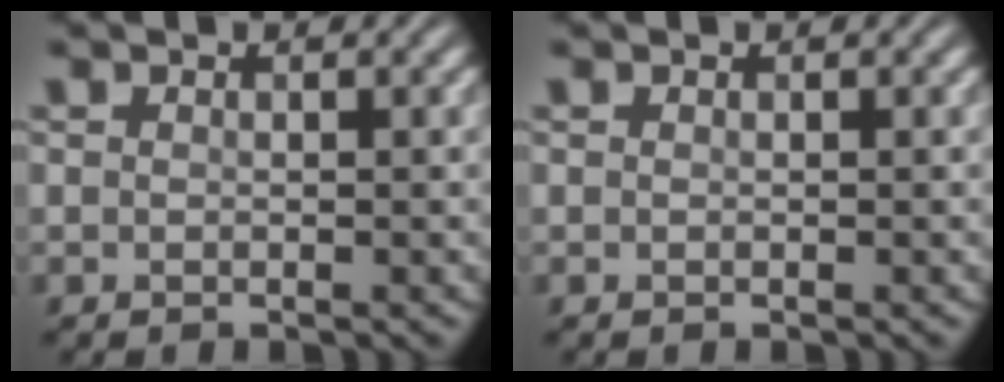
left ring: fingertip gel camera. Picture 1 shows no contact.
{"total": 0.0}